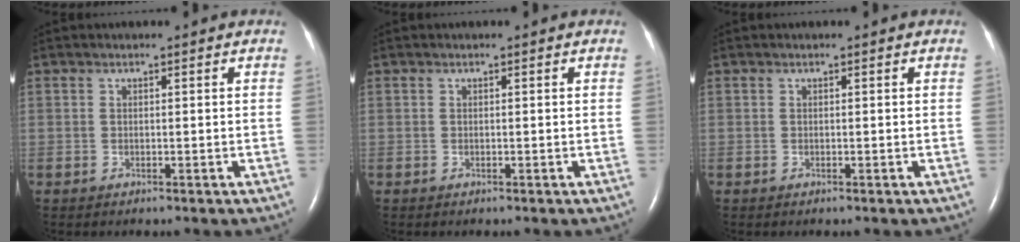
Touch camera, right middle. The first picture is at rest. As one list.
[{"total": 0.0}, {"total": 0.0}]